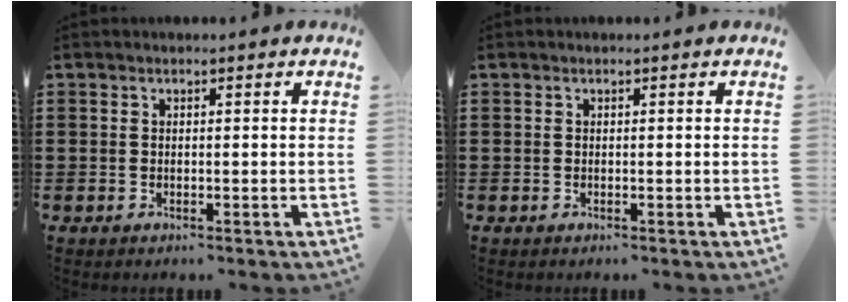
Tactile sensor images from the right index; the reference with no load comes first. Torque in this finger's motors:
{"motor_torque": [-0.07, 0.67, 0.00, 0.00]}